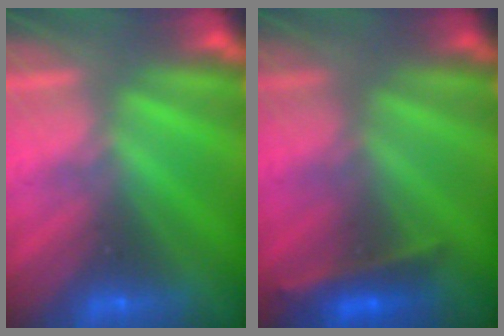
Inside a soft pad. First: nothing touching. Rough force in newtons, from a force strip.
{"total": 2.4}